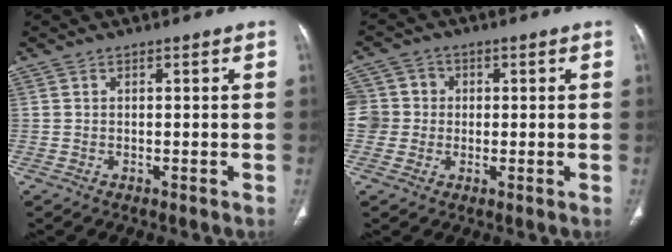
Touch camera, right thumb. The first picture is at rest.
{"total": 6.7, "force": [-0.1, 6.5, 1.5], "torque": [-0.009, 0.015, -0.006]}